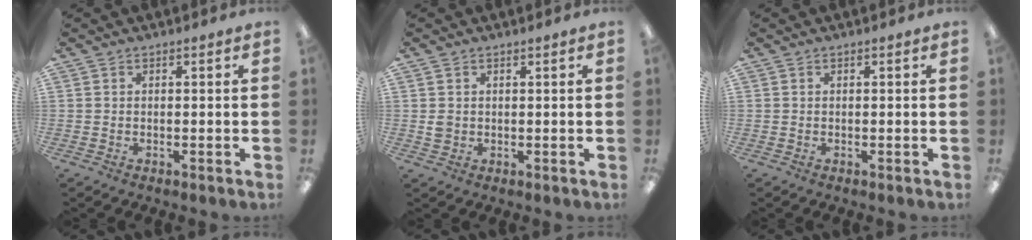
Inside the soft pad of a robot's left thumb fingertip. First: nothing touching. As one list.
[{"total": 1.8, "force": [0.6, 1.5, 0.6], "torque": [-0.014, 0.003, 0.010]}, {"total": 0.0}]